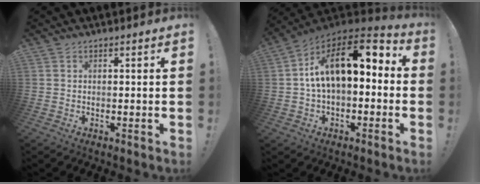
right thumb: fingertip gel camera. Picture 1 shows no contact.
{"total": 15.7, "force": [3.6, 8.2, 12.9], "torque": [-0.205, -0.008, 0.059]}